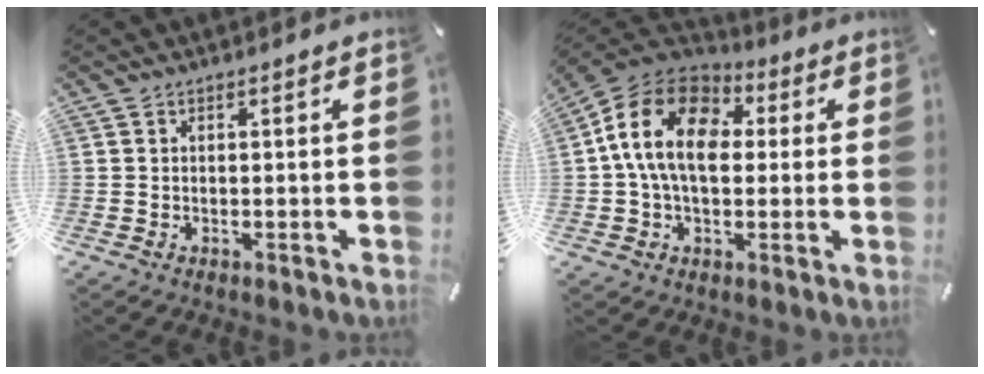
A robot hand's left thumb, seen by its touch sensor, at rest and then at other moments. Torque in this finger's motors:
{"motor_torque": [0.75, 0.76, 2.30, -0.47, 0.21]}